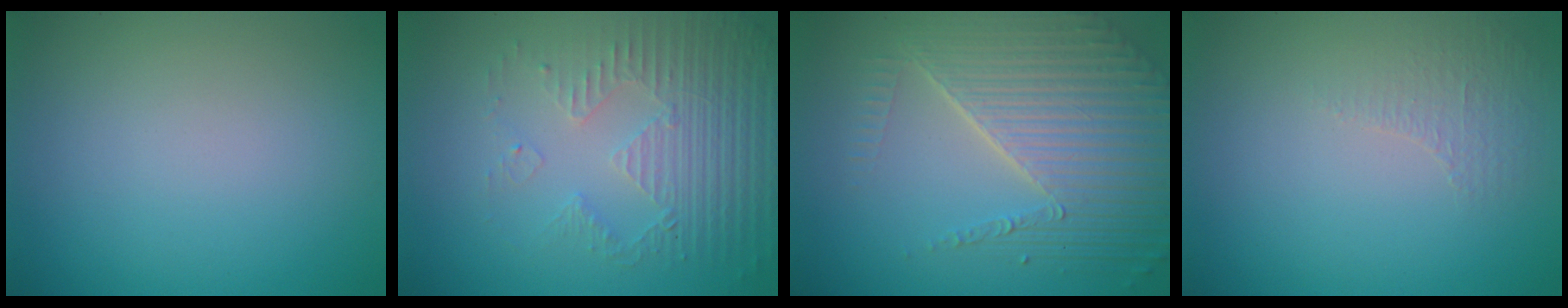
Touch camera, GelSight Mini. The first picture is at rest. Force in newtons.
{"total": 5.3, "press": 3.5, "slide": 4.1}
{"total": 7.2, "press": 5.2, "slide": 5.1}
{"total": 0.9, "press": 0.5, "slide": 0.8}